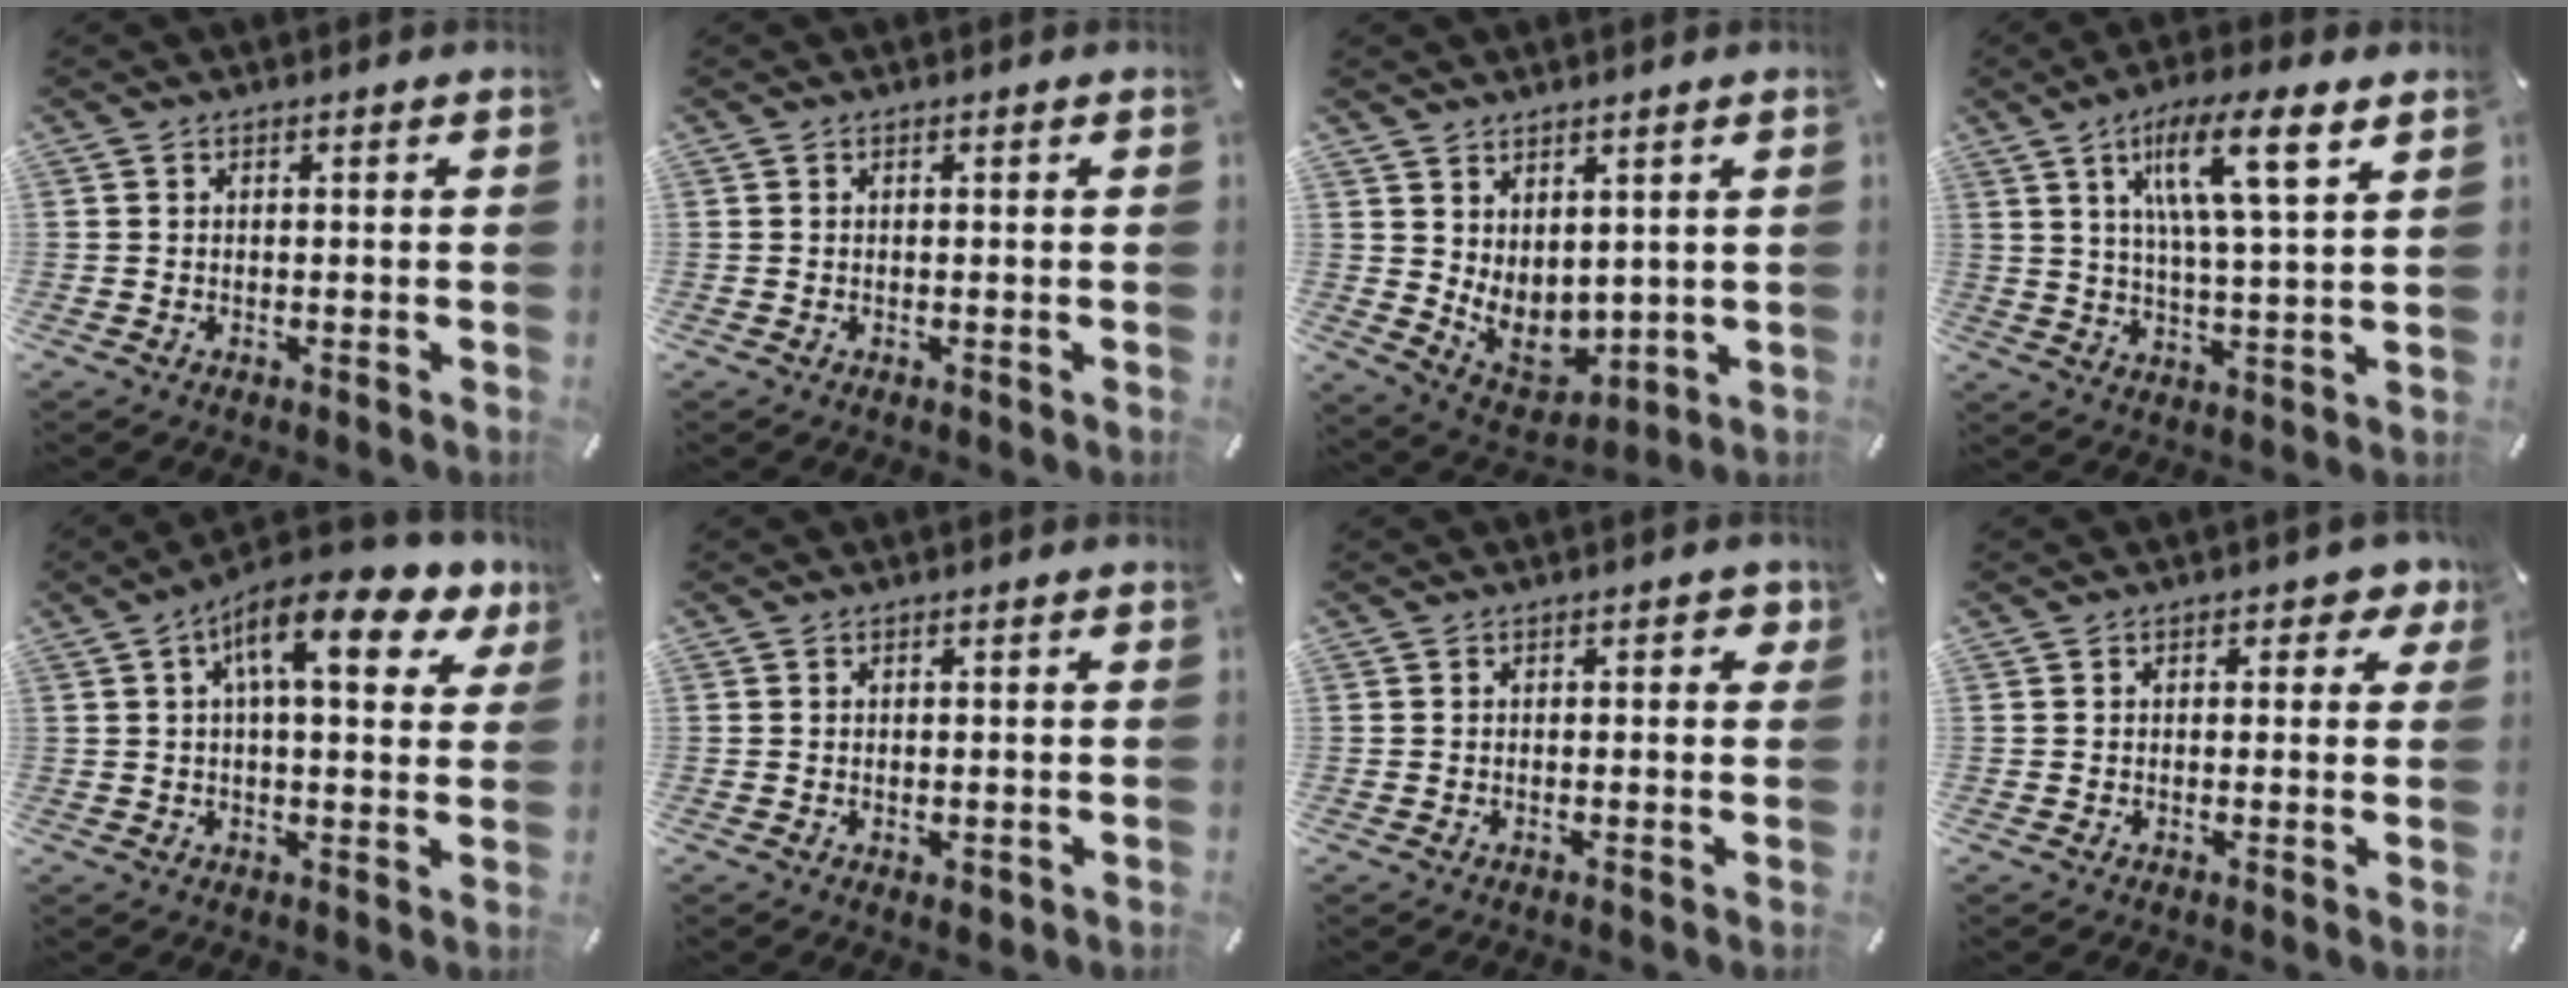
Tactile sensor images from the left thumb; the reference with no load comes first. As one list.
[{"total": 0.0}, {"total": 6.9, "force": [2.0, 5.8, 3.3], "torque": [-0.066, -0.031, 0.043]}, {"total": 13.9, "force": [7.3, 2.6, 11.5], "torque": [-0.197, -0.019, 0.113]}, {"total": 14.4, "force": [6.3, 5.4, 11.8], "torque": [-0.177, -0.015, 0.098]}, {"total": 1.2, "force": [-0.1, 0.8, 0.9], "torque": [-0.015, 0.003, -0.002]}, {"total": 1.6, "force": [0.1, 1.0, 1.3], "torque": [-0.017, 0.004, -0.001]}, {"total": 3.1, "force": [1.2, 1.9, 2.2], "torque": [-0.022, 0.001, 0.014]}]